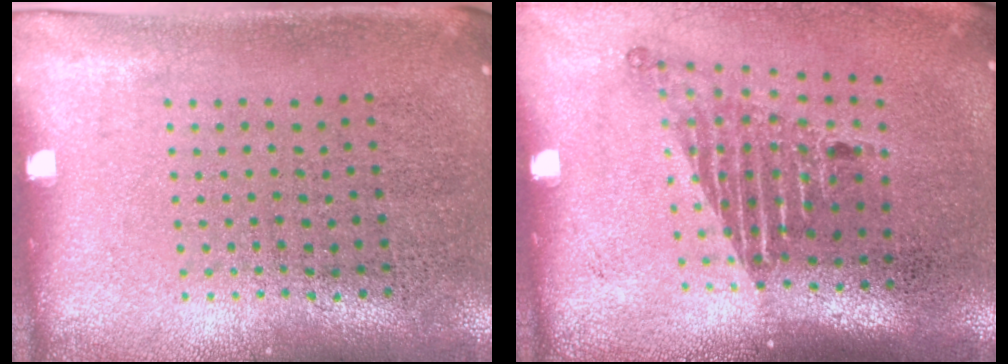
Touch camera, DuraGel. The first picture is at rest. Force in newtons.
{"total": 1.7, "press": 1.1, "slide": 1.2}